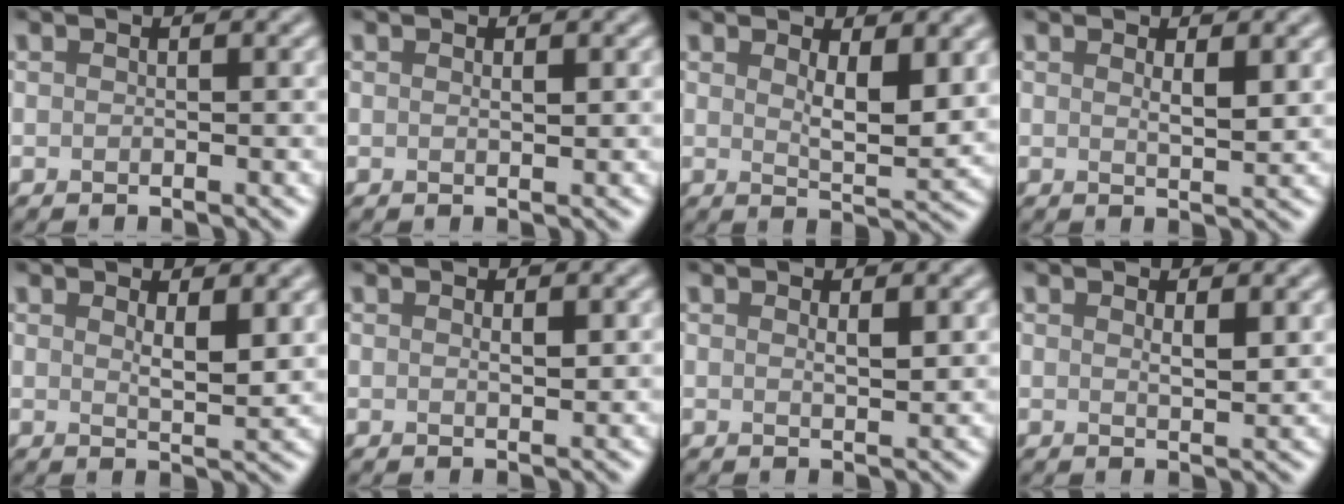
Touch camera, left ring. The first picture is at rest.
{"total": 0.6, "force": [0.2, 0.2, 0.5], "torque": [-0.008, -0.001, 0.004]}
{"total": 4.1, "force": [1.6, 1.3, 3.6], "torque": [-0.063, -0.011, 0.032]}
{"total": 1.7, "force": [0.8, 0.4, 1.4], "torque": [-0.023, -0.005, 0.015]}
{"total": 2.4, "force": [1.2, 0.6, 2.1], "torque": [-0.034, -0.007, 0.023]}
{"total": 0.9, "force": [0.3, 0.3, 0.8], "torque": [-0.014, -0.002, 0.006]}
{"total": 1.1, "force": [0.5, 0.3, 0.9], "torque": [-0.017, -0.004, 0.010]}
{"total": 1.4, "force": [0.8, 0.3, 1.1], "torque": [-0.019, -0.005, 0.014]}